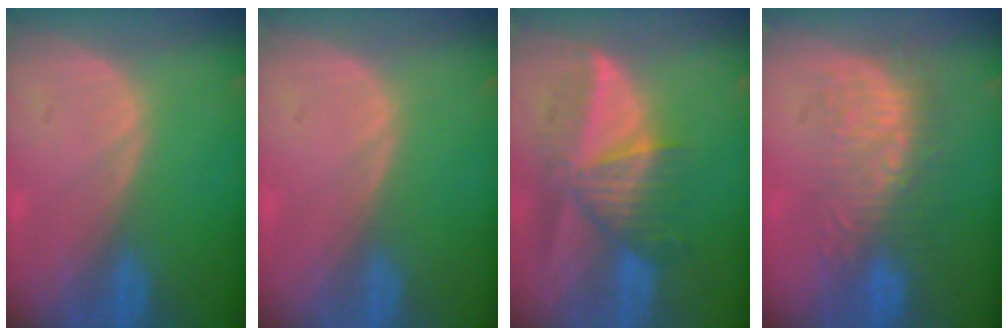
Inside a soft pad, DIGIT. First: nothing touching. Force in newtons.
{"total": 0.0}
{"total": 8.4, "press": 7.9, "slide": 3.0}
{"total": 8.7, "press": 8.3, "slide": 2.5}